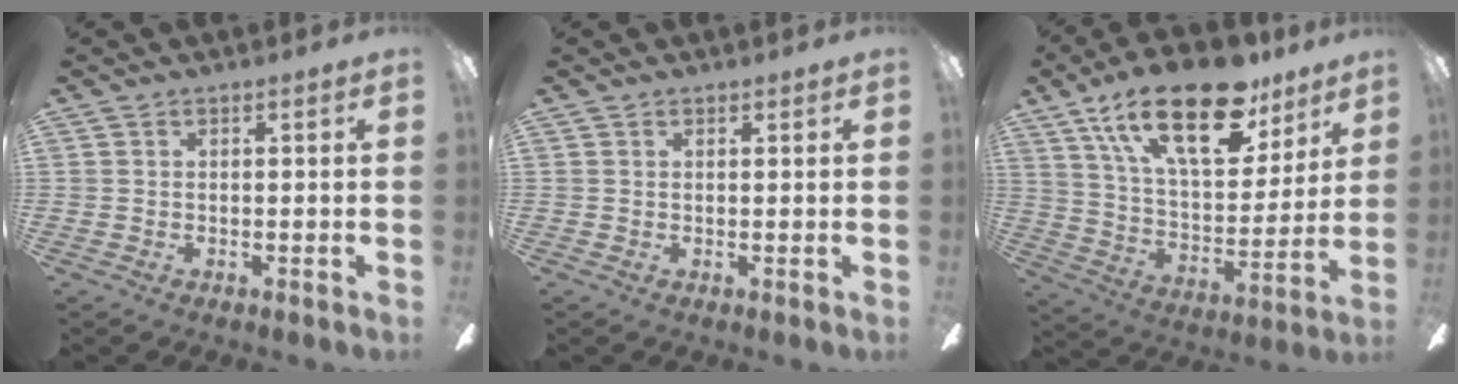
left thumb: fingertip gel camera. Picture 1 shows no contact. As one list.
[{"total": 0.9, "force": [0.7, 0.5, 0.2], "torque": [0.004, -0.002, 0.011]}, {"total": 25.7, "force": [15.8, 11.2, 16.9], "torque": [-0.283, -0.079, 0.270]}]